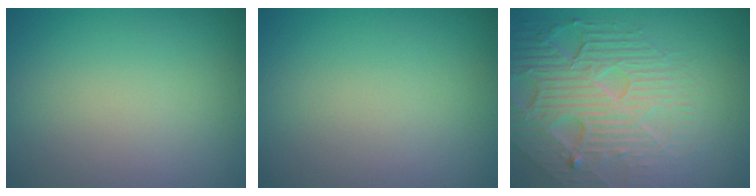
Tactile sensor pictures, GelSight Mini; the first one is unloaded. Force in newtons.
{"total": 0.0}
{"total": 7.5, "press": 5.4, "slide": 5.3}